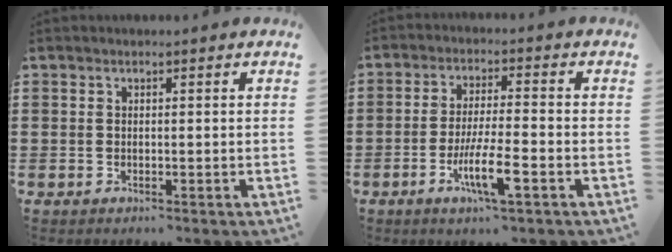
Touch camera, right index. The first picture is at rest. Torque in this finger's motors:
{"motor_torque": [0.96, -0.30, 0.36, 0.09]}